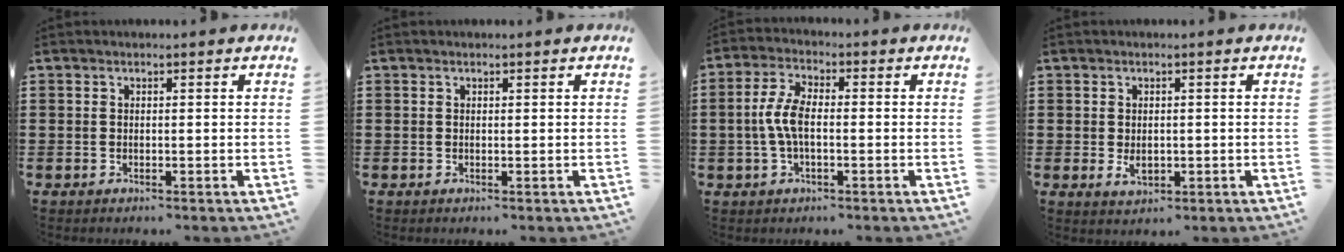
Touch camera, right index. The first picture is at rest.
{"total": 0.0}
{"total": 5.5, "force": [-0.6, 2.1, 5.0], "torque": [-0.117, -0.003, -0.020]}
{"total": 2.3, "force": [-0.2, 1.4, 1.8], "torque": [-0.028, -0.002, -0.005]}